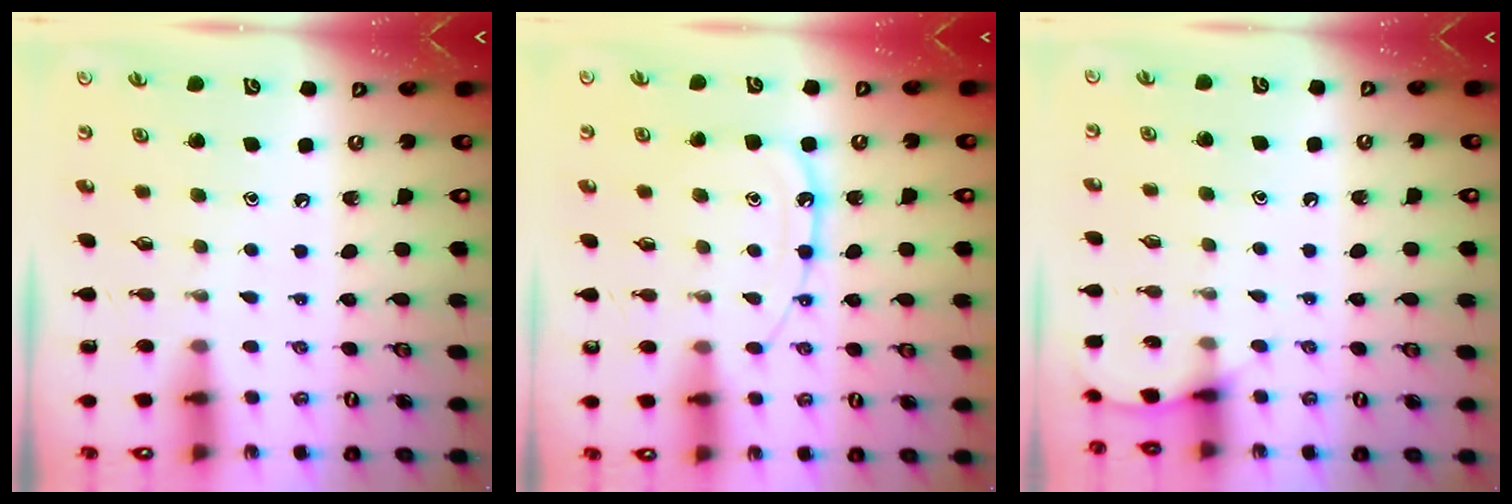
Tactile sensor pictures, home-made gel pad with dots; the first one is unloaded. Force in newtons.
{"total": 11.1, "press": 11.0, "slide": 1.0}
{"total": 6.9, "press": 6.9, "slide": 0.7}